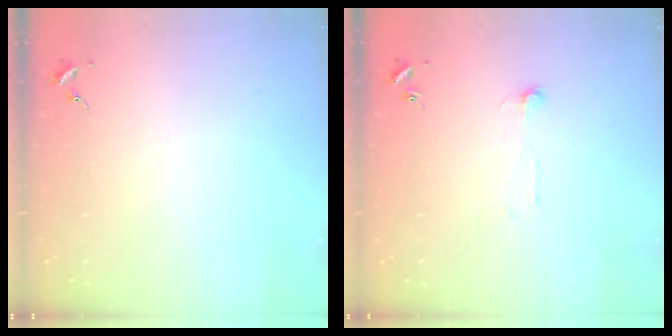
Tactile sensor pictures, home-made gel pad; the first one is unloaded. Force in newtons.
{"total": 4.0, "press": 4.0, "slide": 0.3}